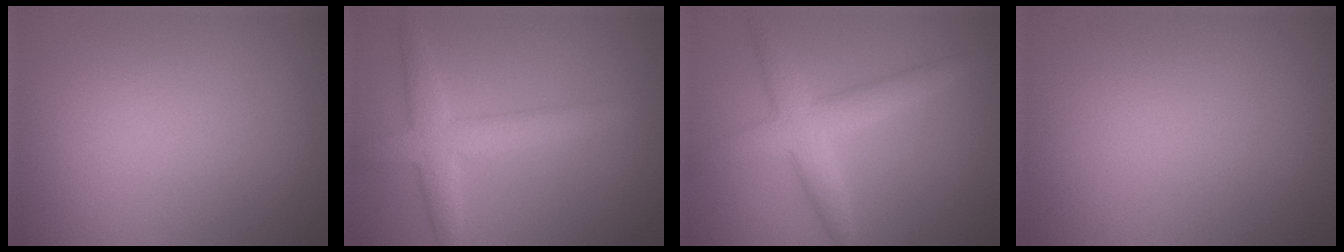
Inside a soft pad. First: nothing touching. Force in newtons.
{"total": 4.3, "press": 4.2, "slide": 0.2}
{"total": 4.3, "press": 4.3, "slide": 0.3}
{"total": 0.0}